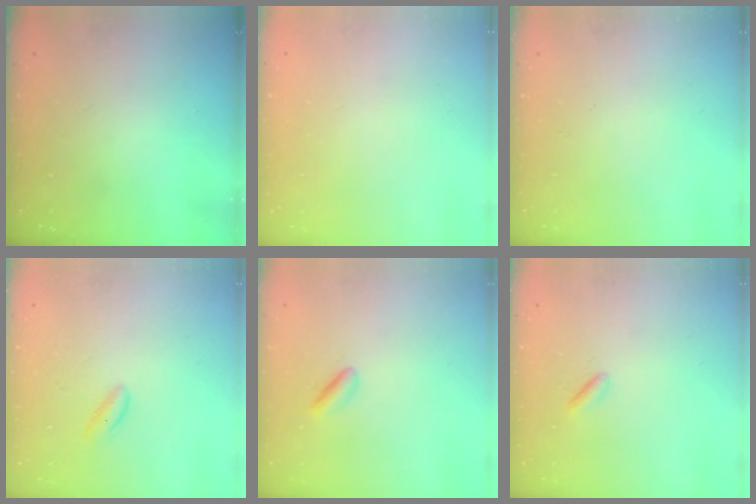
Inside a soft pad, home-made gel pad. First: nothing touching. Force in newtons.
{"total": 2.2, "press": 2.2, "slide": 0.1}
{"total": 0.0}
{"total": 0.9, "press": 0.8, "slide": 0.4}
{"total": 2.8, "press": 2.6, "slide": 1.2}
{"total": 1.5, "press": 1.3, "slide": 0.7}